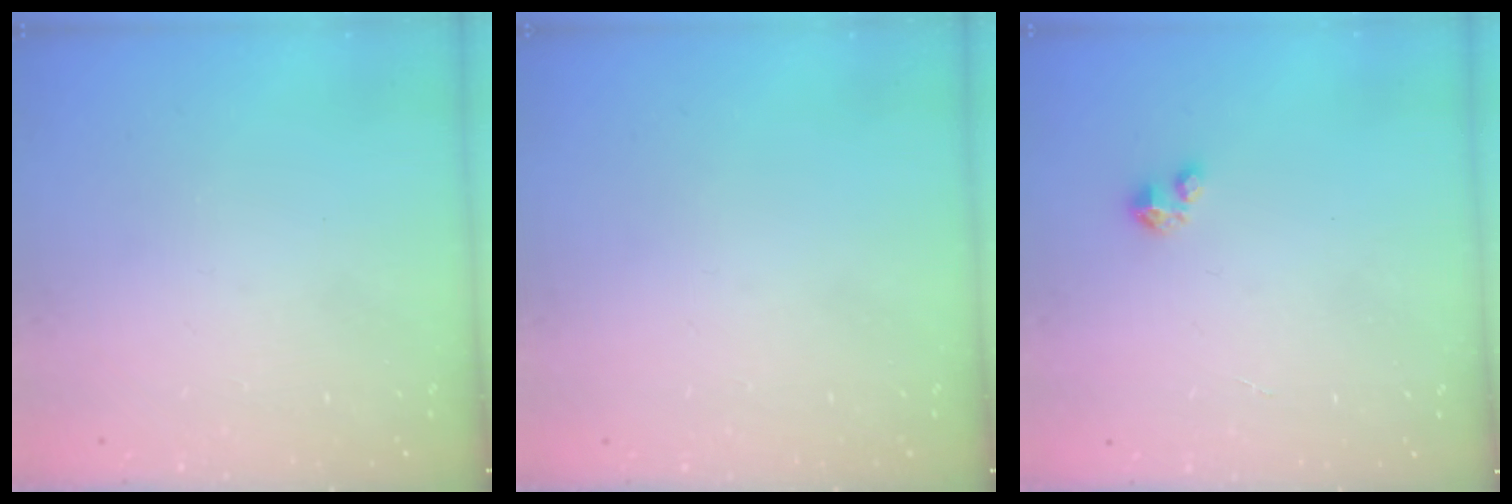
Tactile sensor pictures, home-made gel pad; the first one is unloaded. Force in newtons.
{"total": 0.0}
{"total": 3.0, "press": 3.0, "slide": 0.3}